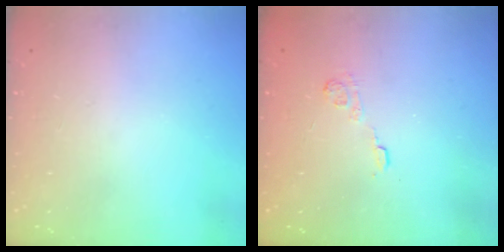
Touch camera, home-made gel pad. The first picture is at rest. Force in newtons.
{"total": 2.7, "press": 2.3, "slide": 1.4}